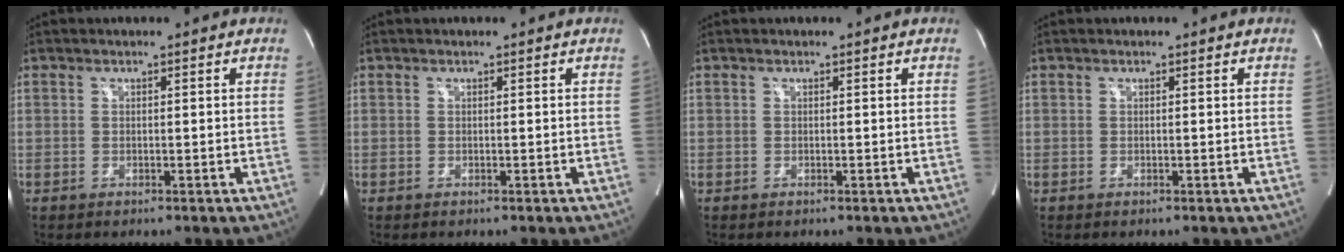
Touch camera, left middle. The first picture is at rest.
{"total": 0.0}
{"total": 0.0}
{"total": 0.0}